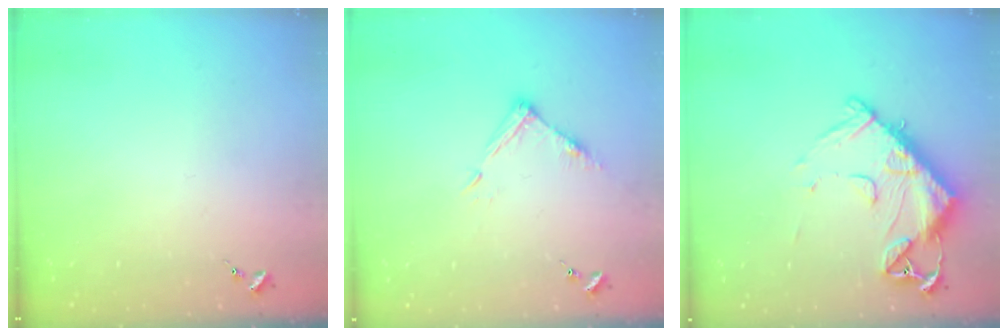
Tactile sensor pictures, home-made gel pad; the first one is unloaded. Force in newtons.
{"total": 8.0, "press": 8.0, "slide": 0.4}
{"total": 15.0, "press": 14.9, "slide": 1.6}